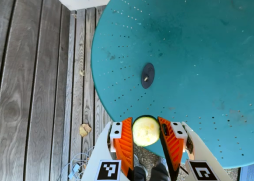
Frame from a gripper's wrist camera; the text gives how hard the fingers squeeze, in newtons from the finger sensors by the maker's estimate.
{"total": 11.0, "left": 11.4, "right": 10.5}